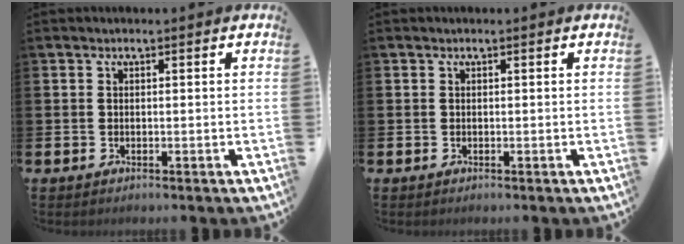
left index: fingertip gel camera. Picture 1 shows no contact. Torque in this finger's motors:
{"motor_torque": [-0.02, 0.02, 0.01, 0.00]}